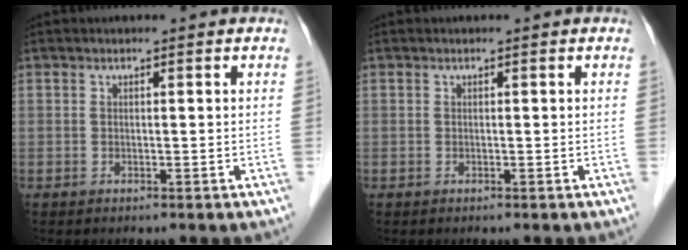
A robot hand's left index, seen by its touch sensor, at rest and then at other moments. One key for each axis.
{"total": 0.0}